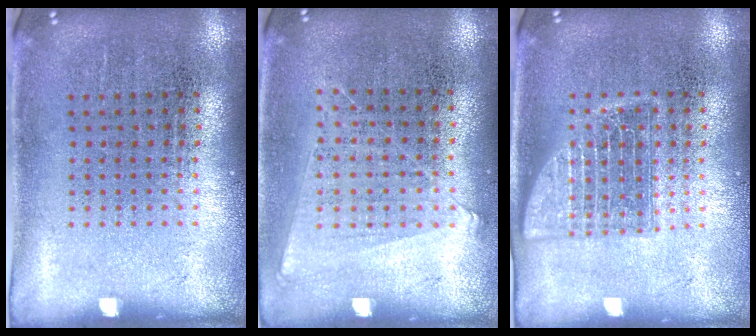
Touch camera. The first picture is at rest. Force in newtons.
{"total": 1.0, "press": 0.9, "slide": 0.4}
{"total": 2.2, "press": 2.2, "slide": 0.3}